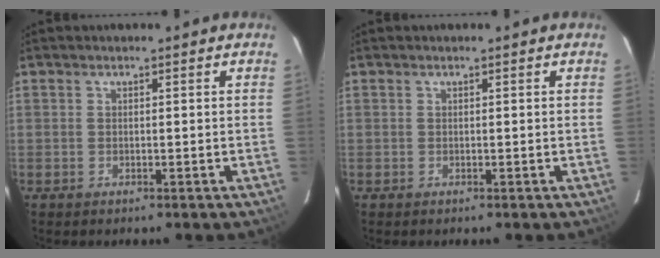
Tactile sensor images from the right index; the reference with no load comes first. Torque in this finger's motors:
{"motor_torque": [0.00, 0.00, 0.00, 0.00]}